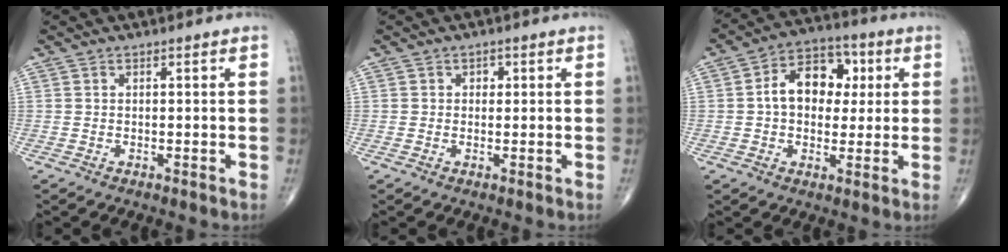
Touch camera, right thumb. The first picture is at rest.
{"total": 1.2, "force": [0.3, 1.1, 0.5], "torque": [0.002, 0.002, 0.001]}
{"total": 11.9, "force": [1.7, 8.5, 8.1], "torque": [-0.092, 0.021, 0.019]}